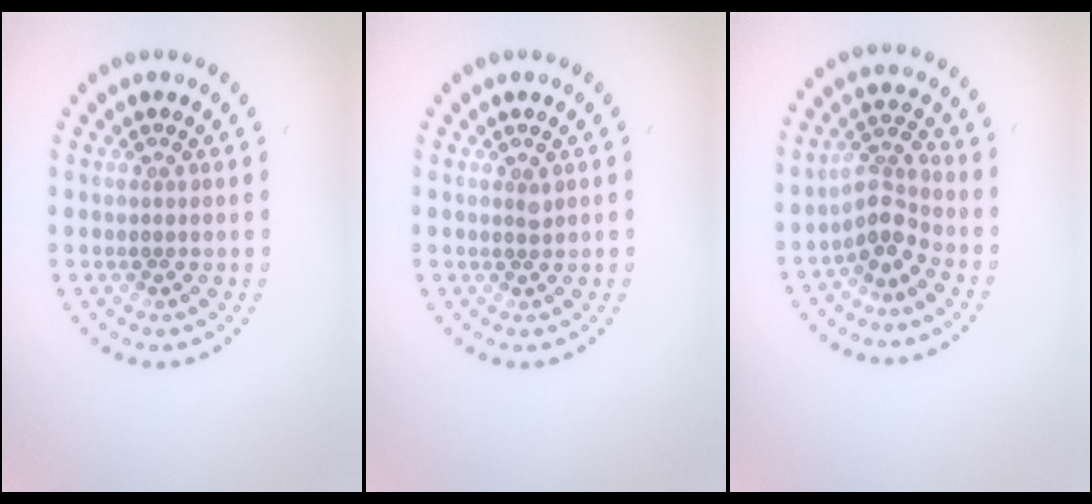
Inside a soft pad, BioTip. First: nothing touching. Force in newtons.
{"total": 0.7, "press": 0.5, "slide": 0.4}
{"total": 2.9, "press": 2.2, "slide": 1.8}